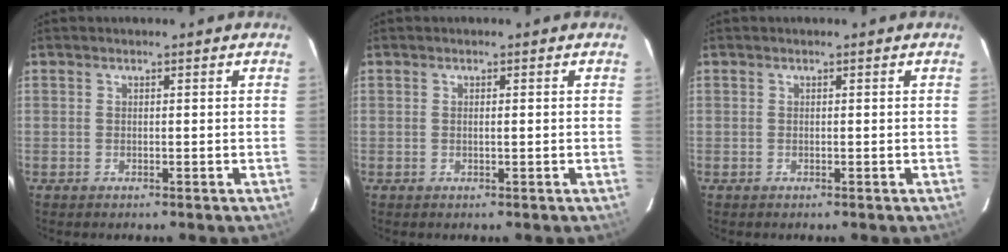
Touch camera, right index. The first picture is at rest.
{"total": 0.6, "force": [0.0, 0.0, 0.6], "torque": [-0.012, 0.000, 0.001]}
{"total": 0.0}